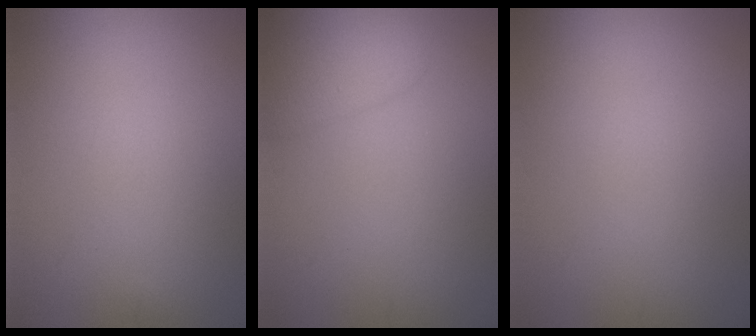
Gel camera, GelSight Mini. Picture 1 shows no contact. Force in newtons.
{"total": 2.7, "press": 2.7, "slide": 0.2}
{"total": 0.0}